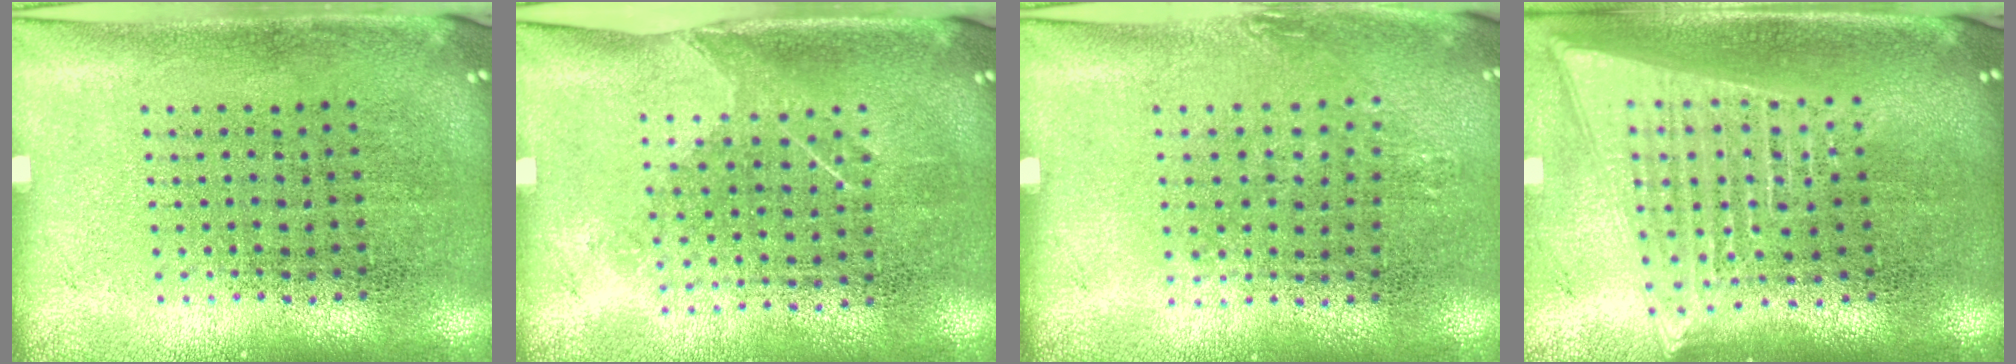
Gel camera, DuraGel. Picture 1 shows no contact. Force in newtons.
{"total": 1.2, "press": 0.9, "slide": 0.7}
{"total": 0.7, "press": 0.6, "slide": 0.3}
{"total": 2.0, "press": 1.7, "slide": 1.1}